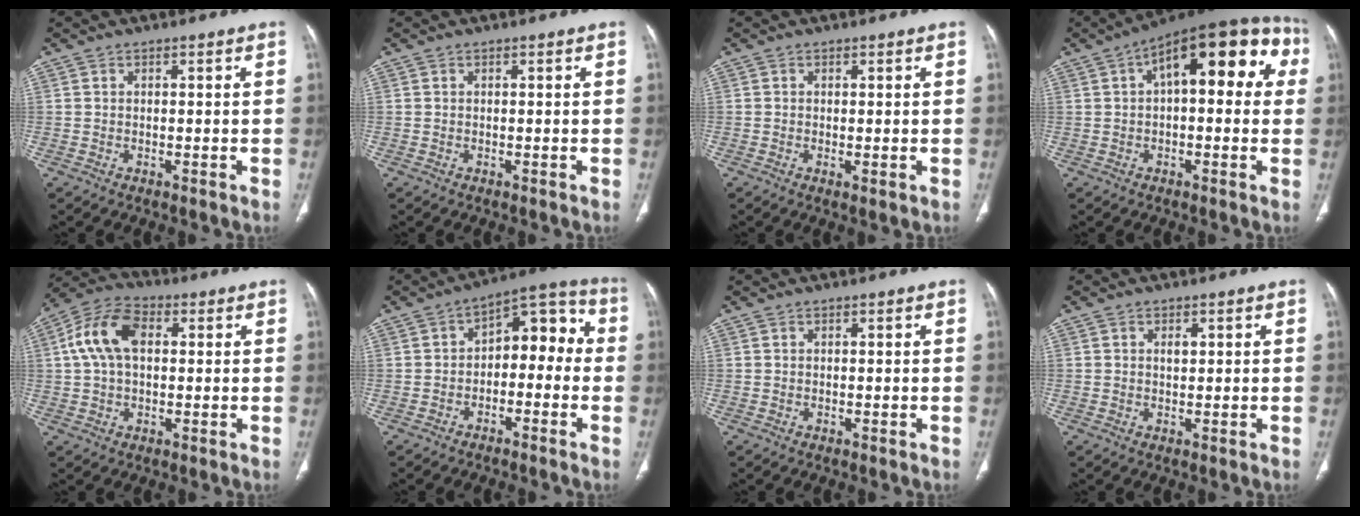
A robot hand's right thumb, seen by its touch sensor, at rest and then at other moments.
{"total": 0.0}
{"total": 1.1, "force": [-0.2, 0.4, 1.0], "torque": [-0.023, -0.005, -0.002]}
{"total": 19.9, "force": [5.0, 9.0, 17.0], "torque": [-0.197, 0.040, 0.057]}
{"total": 10.9, "force": [1.9, 6.7, 8.3], "torque": [-0.166, 0.027, 0.031]}
{"total": 10.6, "force": [-1.1, 6.6, 8.1], "torque": [-0.067, 0.055, -0.030]}
{"total": 0.0}
{"total": 1.4, "force": [0.4, 0.9, 1.0], "torque": [-0.012, -0.001, 0.007]}